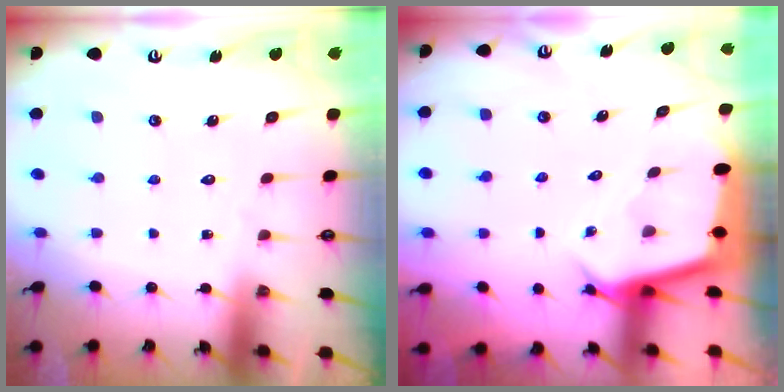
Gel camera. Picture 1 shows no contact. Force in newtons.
{"total": 2.9, "press": 2.9, "slide": 0.0}